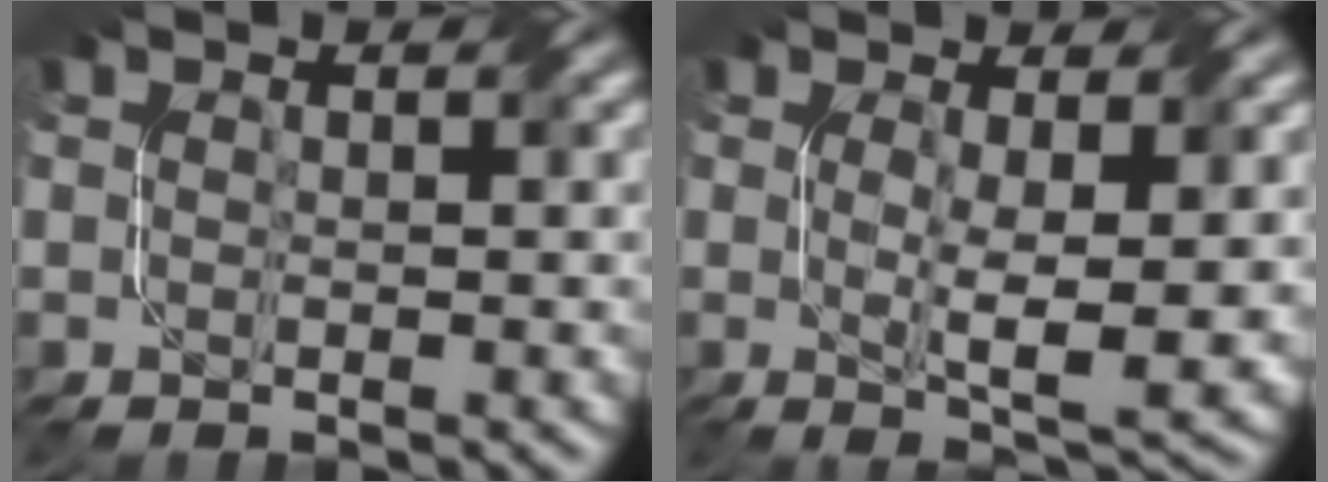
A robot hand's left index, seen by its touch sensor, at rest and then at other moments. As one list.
[{"total": 4.4, "force": [0.5, 0.8, 4.2], "torque": [-0.075, -0.013, 0.013]}]